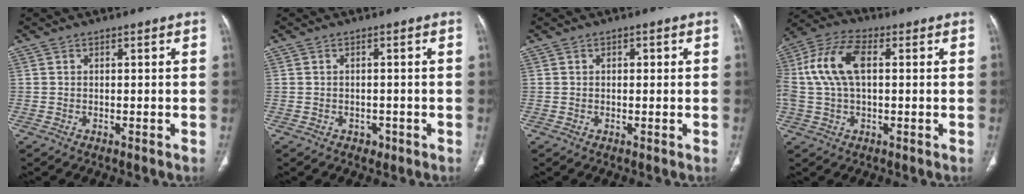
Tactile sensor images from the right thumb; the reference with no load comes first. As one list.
[{"total": 1.6, "force": [-0.8, 1.3, 0.6], "torque": [-0.005, 0.003, -0.008]}, {"total": 1.2, "force": [0.4, 0.7, 0.8], "torque": [-0.008, 0.002, 0.006]}, {"total": 12.5, "force": [2.0, 6.6, 10.4], "torque": [-0.232, 0.028, 0.036]}]